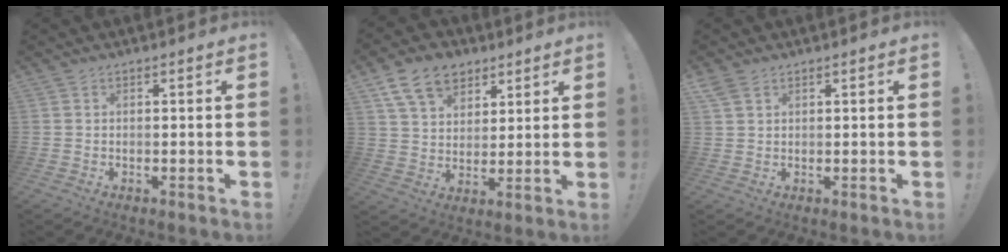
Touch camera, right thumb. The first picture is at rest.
{"total": 13.2, "force": [7.6, 9.0, 5.9], "torque": [-0.098, -0.031, 0.147]}
{"total": 2.8, "force": [1.8, 1.6, 1.5], "torque": [-0.031, -0.003, 0.036]}